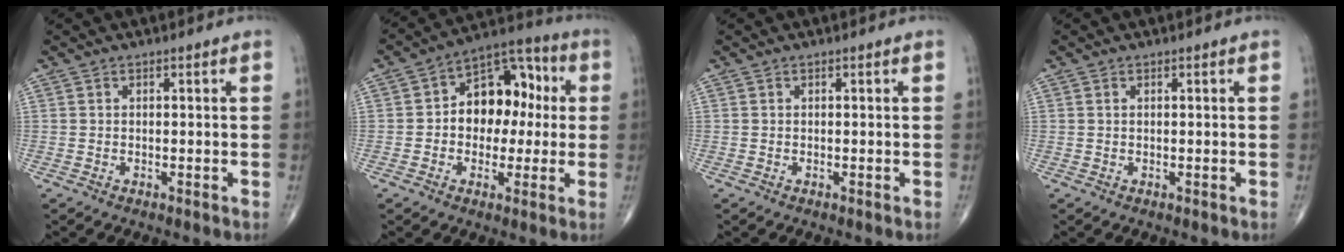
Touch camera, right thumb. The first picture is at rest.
{"total": 13.7, "force": [0.9, 9.6, 9.8], "torque": [-0.096, 0.038, 0.003]}
{"total": 0.0}
{"total": 0.0}